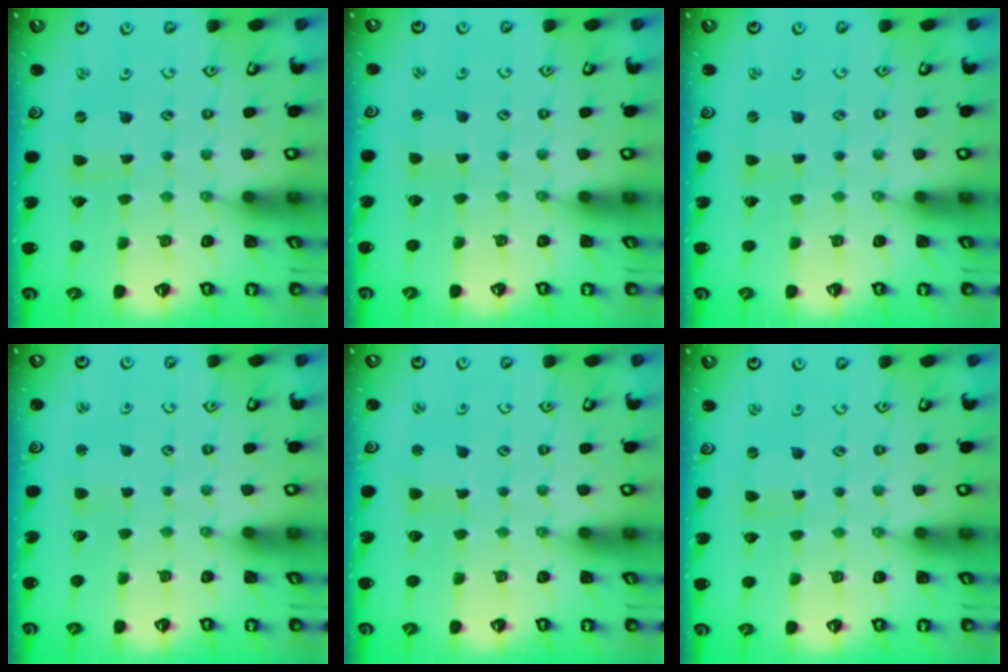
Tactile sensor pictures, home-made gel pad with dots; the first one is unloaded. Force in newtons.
{"total": 1.0, "press": 1.0, "slide": 0.0}
{"total": 0.0}
{"total": 2.7, "press": 2.7, "slide": 0.3}
{"total": 2.8, "press": 2.7, "slide": 0.6}
{"total": 0.0}